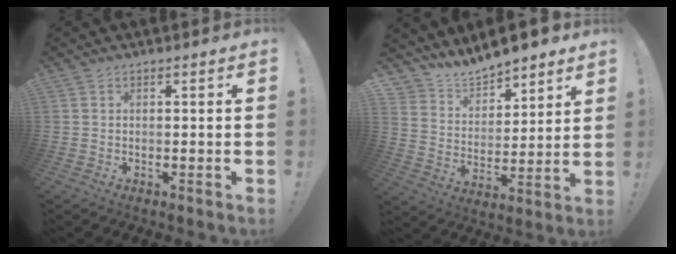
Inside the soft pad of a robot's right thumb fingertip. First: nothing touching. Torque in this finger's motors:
{"motor_torque": [0.64, 0.88, 0.33, 0.34, 0.01]}